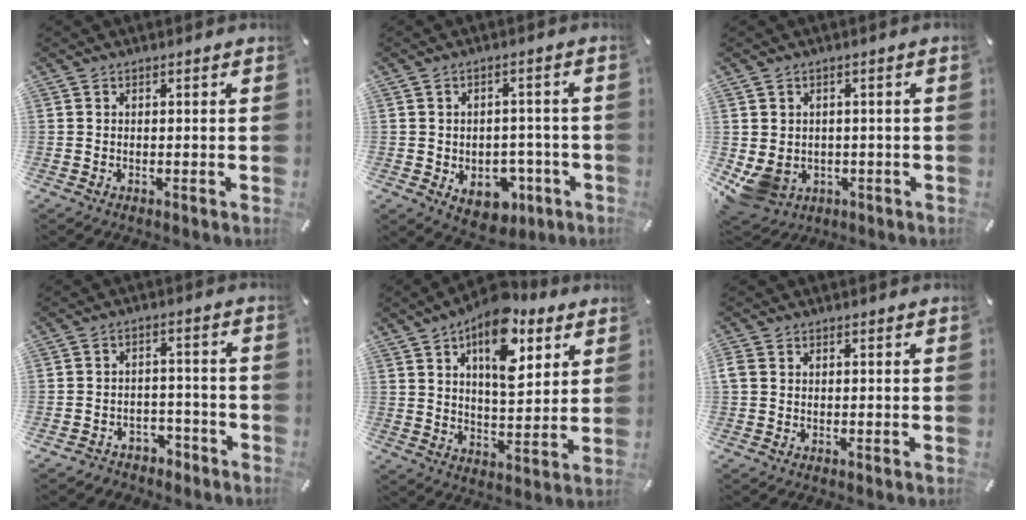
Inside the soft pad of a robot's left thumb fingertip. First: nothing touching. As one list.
[{"total": 7.7, "force": [-2.5, 6.1, 3.8], "torque": [-0.031, 0.014, -0.036]}, {"total": 5.8, "force": [-0.9, 5.5, 1.7], "torque": [-0.055, 0.002, -0.018]}, {"total": 4.1, "force": [-2.5, 3.1, 0.5], "torque": [-0.006, 0.013, -0.047]}, {"total": 14.4, "force": [8.0, 7.6, 9.3], "torque": [-0.133, -0.034, 0.137]}, {"total": 1.4, "force": [0.0, 1.1, 0.8], "torque": [-0.015, 0.005, 0.000]}]